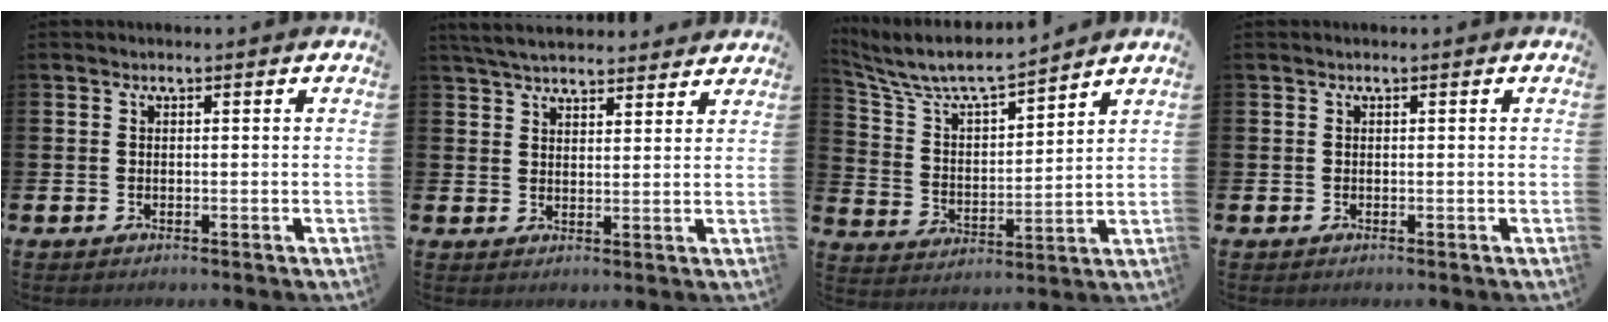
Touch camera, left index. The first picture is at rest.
{"total": 5.0, "force": [4.8, 0.9, 1.1], "torque": [-0.030, -0.019, 0.087]}
{"total": 7.5, "force": [7.0, 1.2, 2.4], "torque": [-0.083, -0.051, 0.121]}
{"total": 0.0}